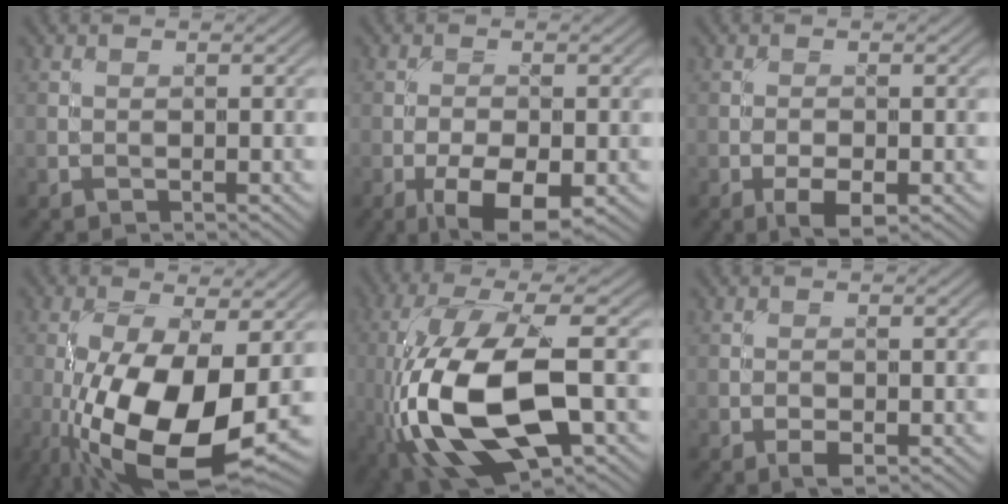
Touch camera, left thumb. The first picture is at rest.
{"total": 6.8, "force": [-3.2, 2.7, 5.4], "torque": [-0.090, -0.005, -0.052]}
{"total": 3.3, "force": [-1.6, 1.3, 2.6], "torque": [-0.044, -0.002, -0.027]}
{"total": 14.5, "force": [-4.0, 5.3, 12.9], "torque": [-0.260, -0.027, -0.065]}
{"total": 15.9, "force": [-3.7, 6.8, 13.8], "torque": [-0.314, -0.007, -0.068]}
{"total": 1.6, "force": [-0.9, 0.6, 1.2], "torque": [-0.020, 0.000, -0.017]}